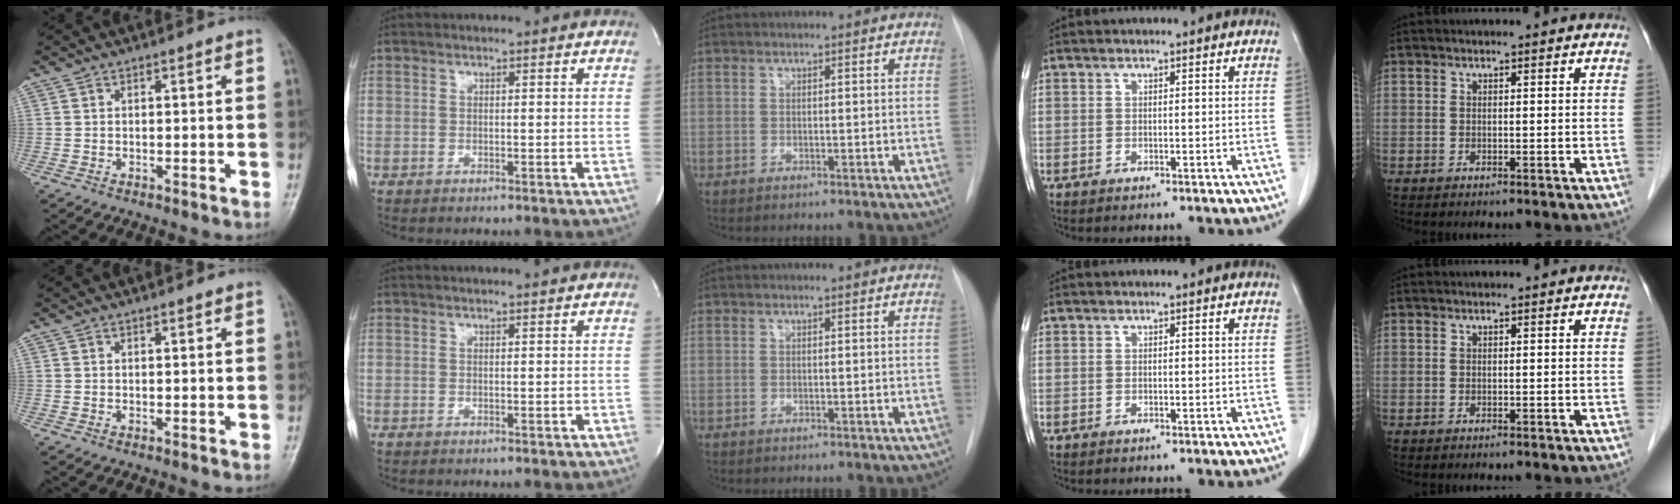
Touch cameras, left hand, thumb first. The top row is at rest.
{"thumb": {"total": 0.7, "force": [0.6, 0.0, 0.4], "torque": [-0.009, -0.004, 0.011]}, "index": {"total": 1.5, "force": [1.5, -0.2, 0.3], "torque": [-0.006, 0.002, 0.019]}}